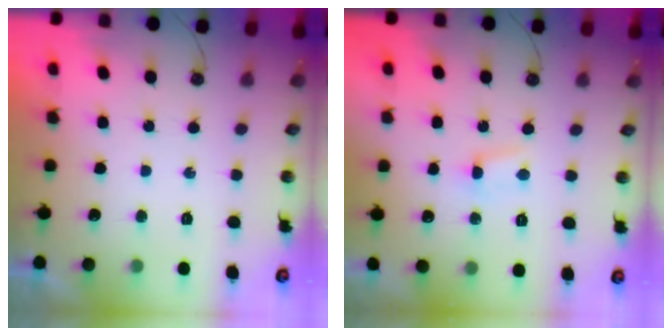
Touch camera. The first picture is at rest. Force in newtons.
{"total": 2.6, "press": 2.6, "slide": 0.4}